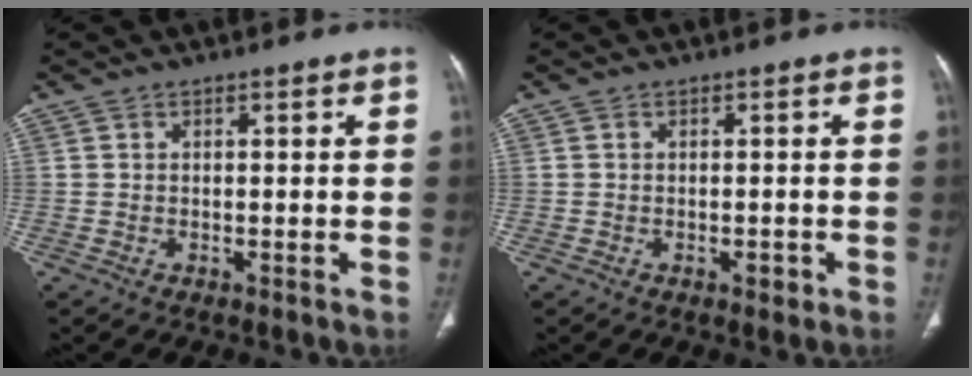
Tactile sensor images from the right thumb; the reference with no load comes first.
{"total": 1.4, "force": [-0.6, 0.8, 1.0], "torque": [-0.008, 0.000, -0.007]}